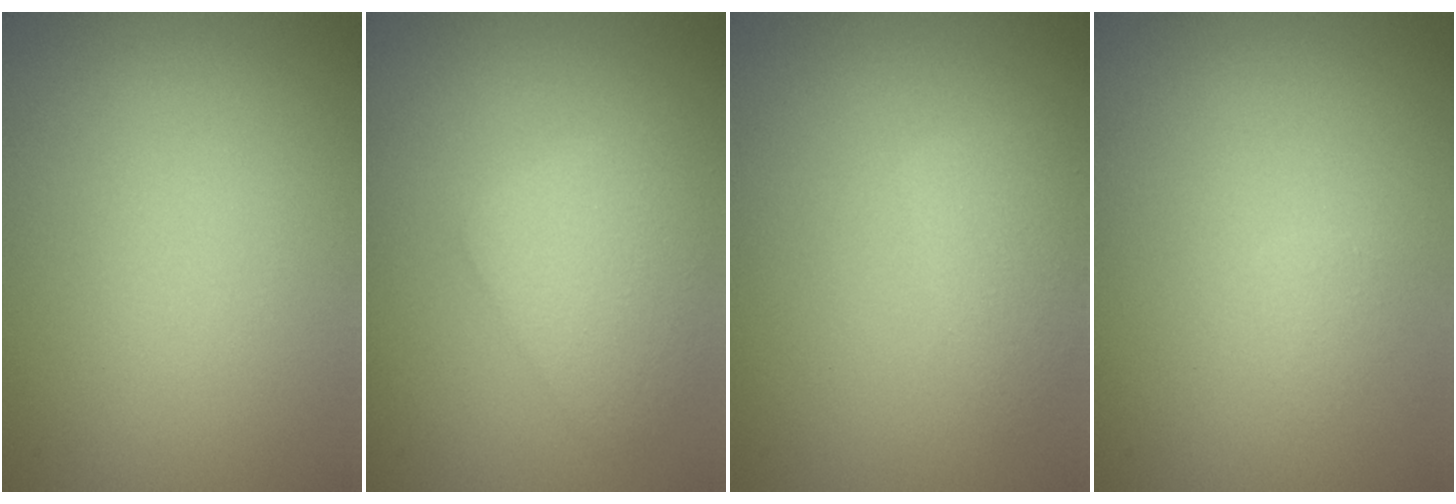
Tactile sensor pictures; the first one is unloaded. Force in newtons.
{"total": 3.1, "press": 3.1, "slide": 0.2}
{"total": 2.2, "press": 2.2, "slide": 0.0}
{"total": 0.7, "press": 0.7, "slide": 0.1}